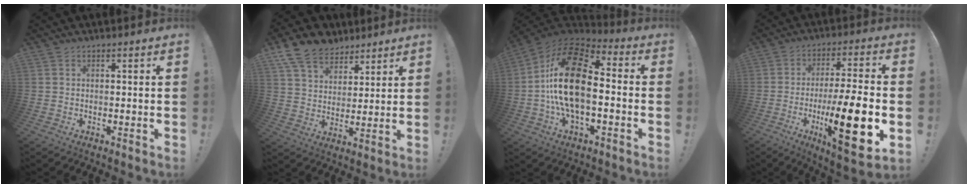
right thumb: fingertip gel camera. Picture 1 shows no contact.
{"total": 12.3, "force": [8.6, 7.7, 4.2], "torque": [-0.078, -0.054, 0.167]}
{"total": 22.2, "force": [-0.8, 11.5, 19.0], "torque": [-0.375, 0.018, -0.012]}
{"total": 20.4, "force": [-5.4, 4.6, 19.1], "torque": [-0.306, 0.006, -0.081]}